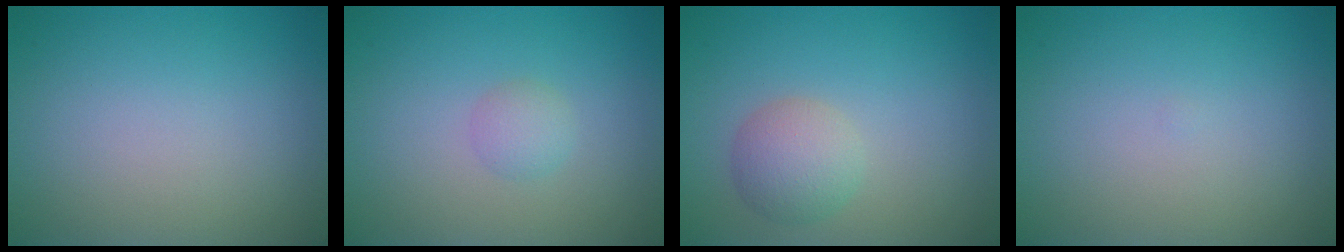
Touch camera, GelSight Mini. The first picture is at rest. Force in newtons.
{"total": 1.3, "press": 1.3, "slide": 0.1}
{"total": 3.0, "press": 3.0, "slide": 0.0}
{"total": 0.0}